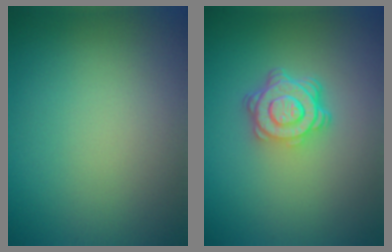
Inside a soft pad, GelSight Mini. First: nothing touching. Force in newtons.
{"total": 4.9, "press": 3.5, "slide": 3.5}